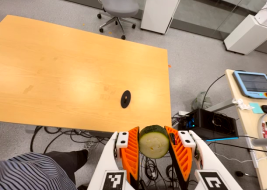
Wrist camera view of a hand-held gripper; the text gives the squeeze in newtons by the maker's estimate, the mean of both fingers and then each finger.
{"total": 13.0, "left": 12.6, "right": 13.5}